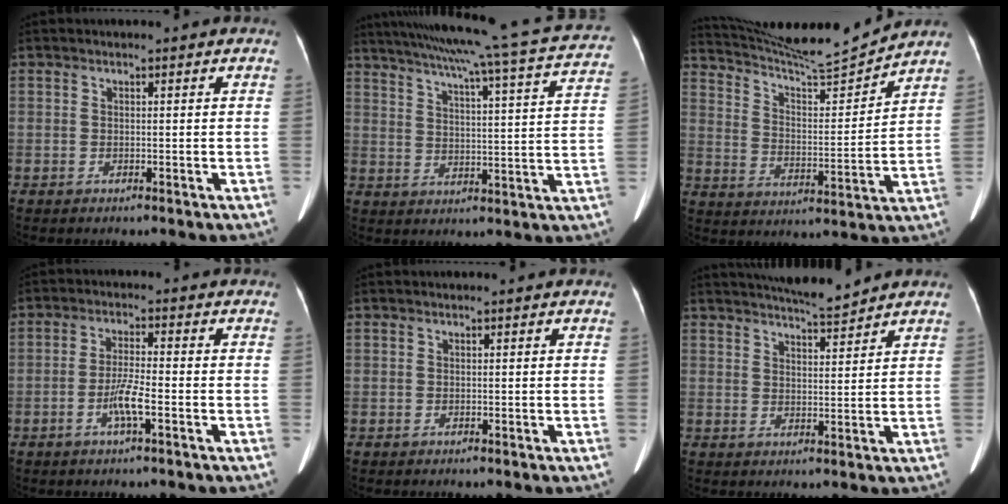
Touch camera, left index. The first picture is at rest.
{"total": 26.1, "force": [22.3, 0.8, 13.5], "torque": [-0.214, -0.023, 0.279]}
{"total": 14.5, "force": [14.0, -1.4, 3.4], "torque": [-0.070, -0.025, 0.229]}
{"total": 4.2, "force": [-1.7, 0.0, 3.9], "torque": [-0.079, -0.006, -0.037]}
{"total": 0.0}
{"total": 7.5, "force": [7.1, 0.0, 2.6], "torque": [-0.045, 0.004, 0.107]}